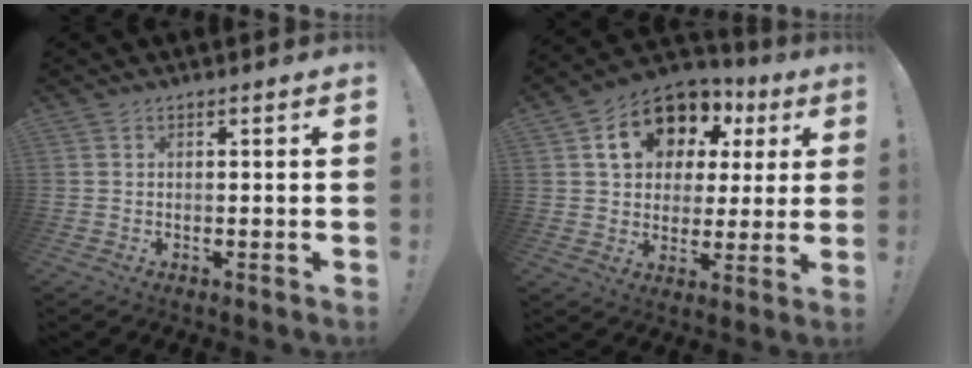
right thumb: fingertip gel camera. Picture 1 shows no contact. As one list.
[{"total": 15.9, "force": [7.3, 11.4, 8.4], "torque": [-0.133, -0.029, 0.142]}]